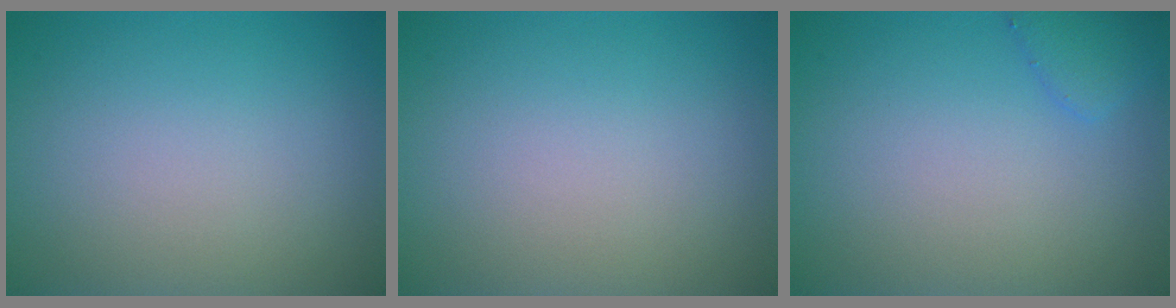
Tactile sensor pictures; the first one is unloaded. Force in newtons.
{"total": 0.0}
{"total": 1.5, "press": 1.5, "slide": 0.1}